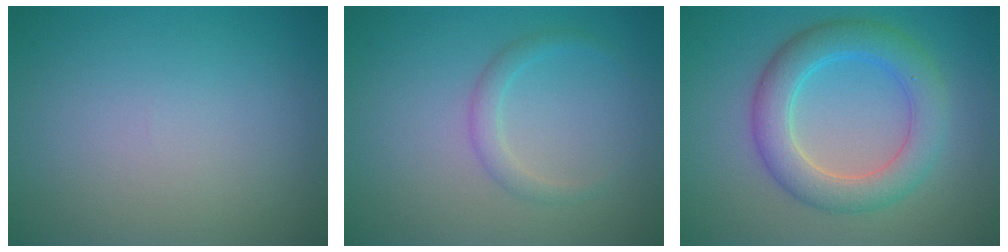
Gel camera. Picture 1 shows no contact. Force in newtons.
{"total": 1.5, "press": 1.5, "slide": 0.0}
{"total": 5.4, "press": 5.4, "slide": 0.2}